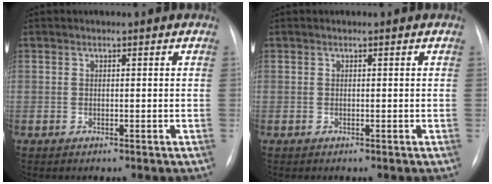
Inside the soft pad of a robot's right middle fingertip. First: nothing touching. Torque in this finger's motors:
{"motor_torque": [0.00, 0.00, 0.00, 0.00]}